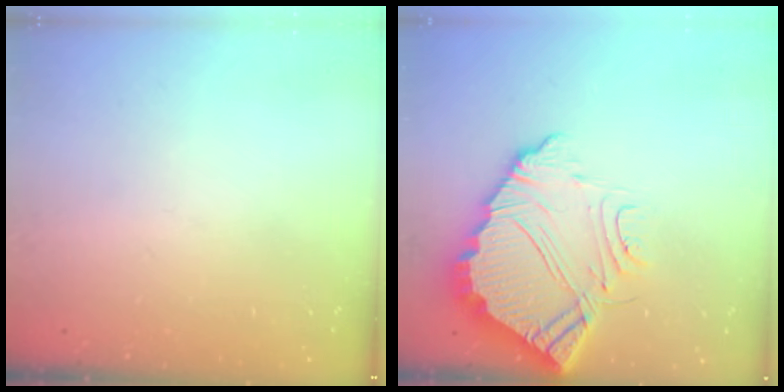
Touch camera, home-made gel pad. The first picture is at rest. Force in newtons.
{"total": 12.9, "press": 12.9, "slide": 1.1}